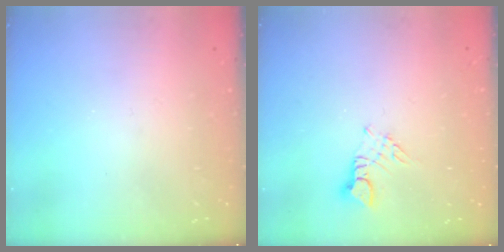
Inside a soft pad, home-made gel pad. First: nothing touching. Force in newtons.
{"total": 2.5, "press": 2.5, "slide": 0.4}